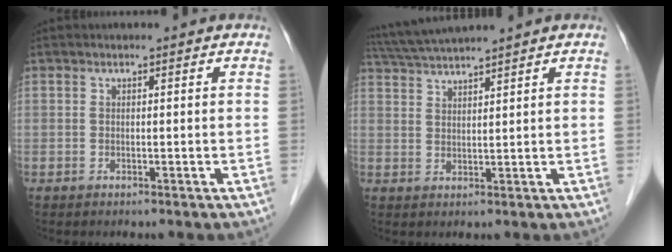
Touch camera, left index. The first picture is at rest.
{"total": 6.6, "force": [6.0, -1.4, 2.3], "torque": [-0.050, 0.019, 0.111]}